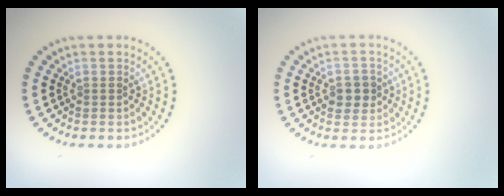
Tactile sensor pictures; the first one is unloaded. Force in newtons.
{"total": 2.2, "press": 2.2, "slide": 0.4}